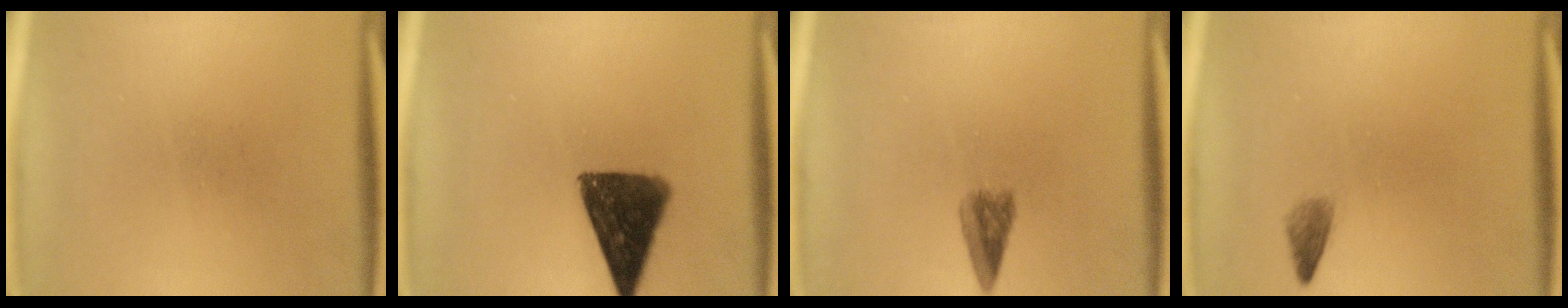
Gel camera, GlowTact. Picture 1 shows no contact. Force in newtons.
{"total": 11.7}
{"total": 3.0}
{"total": 1.5}